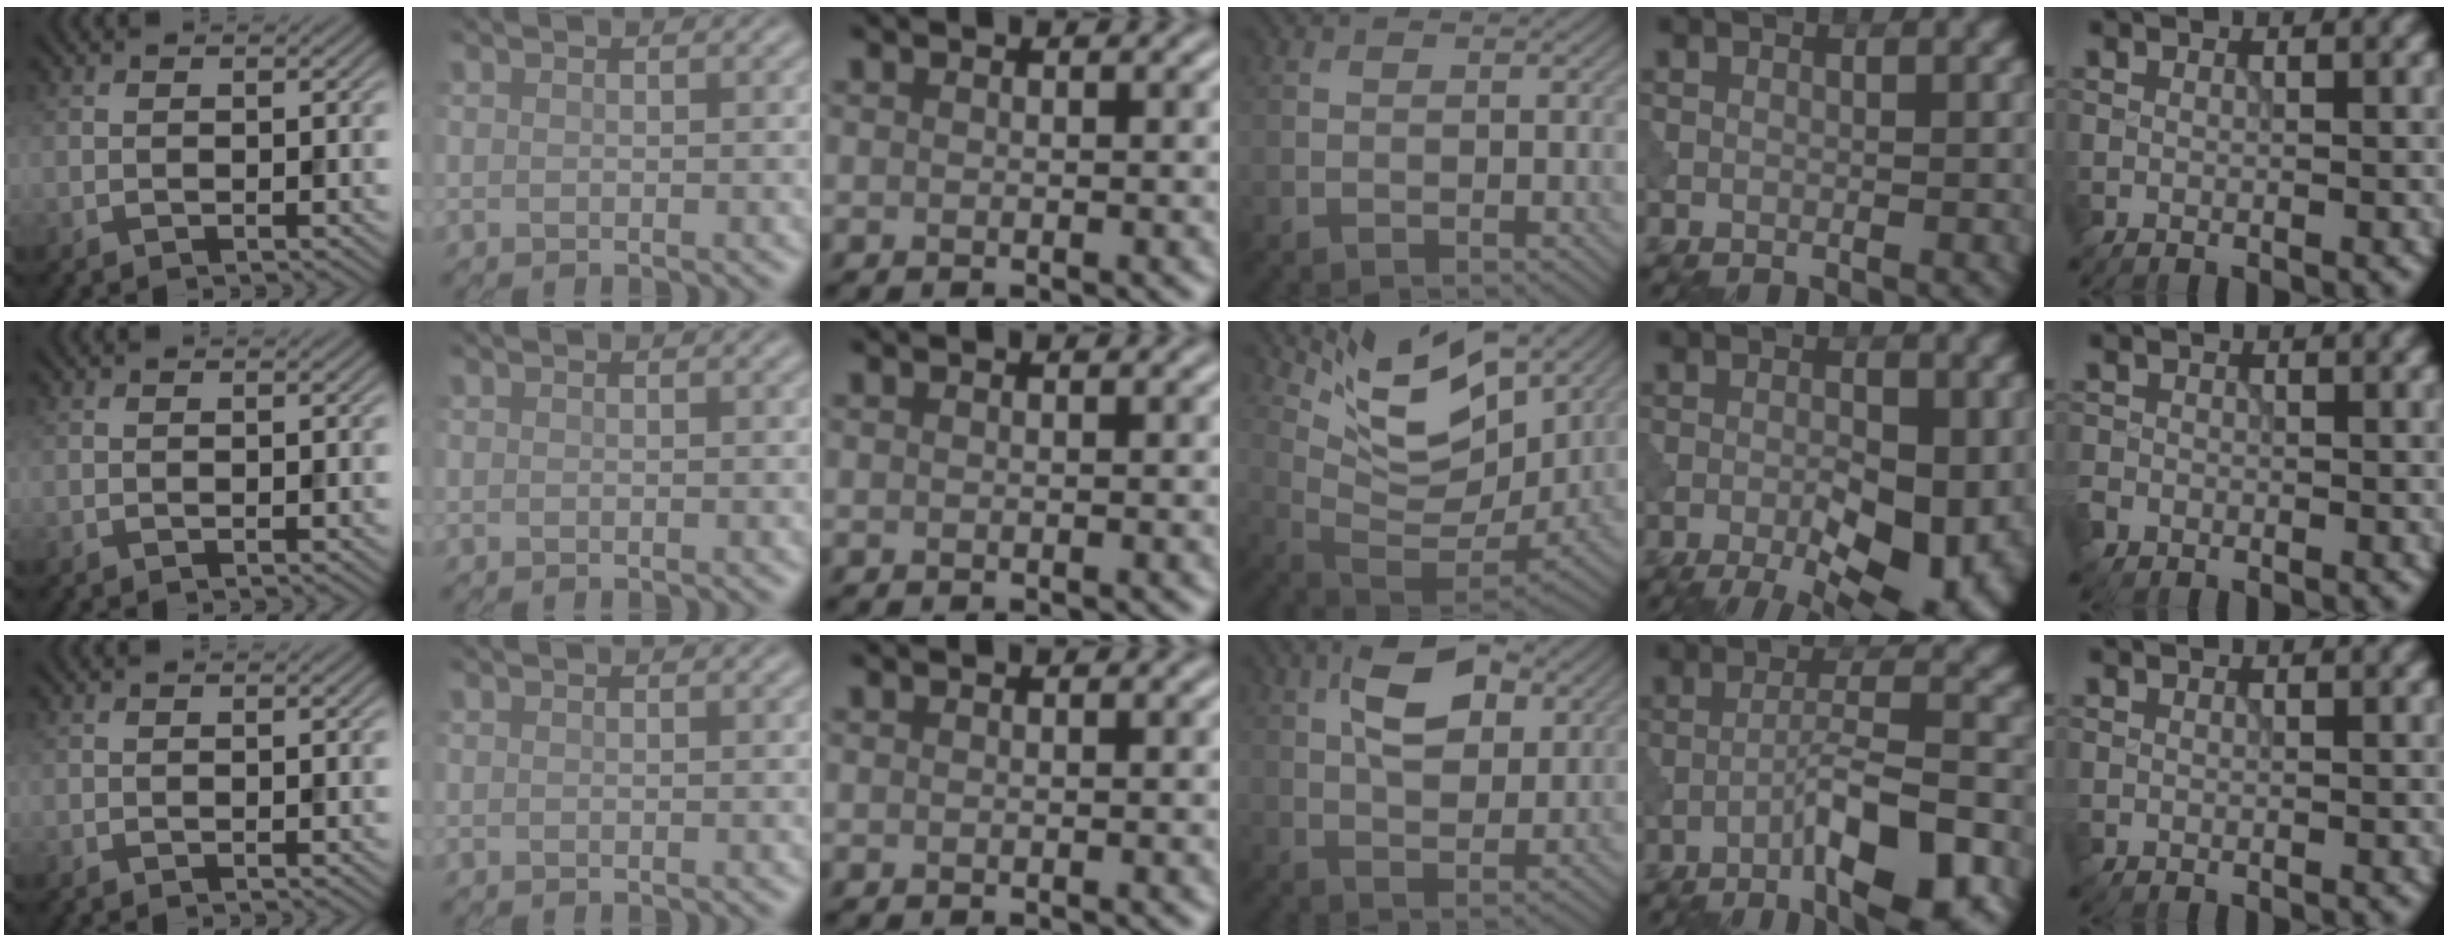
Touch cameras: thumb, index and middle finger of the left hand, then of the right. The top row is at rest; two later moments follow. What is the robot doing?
{"motion": "shake", "object": "bell"}